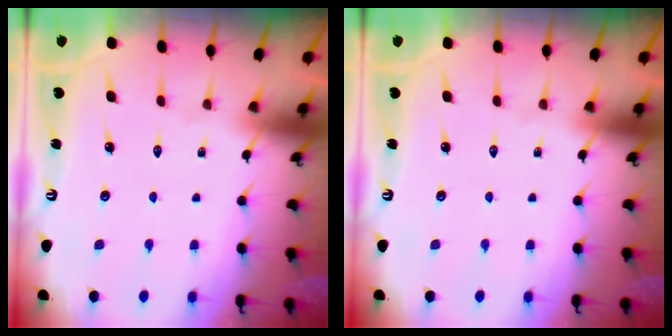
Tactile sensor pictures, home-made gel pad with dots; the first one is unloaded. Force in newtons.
{"total": 0.0}